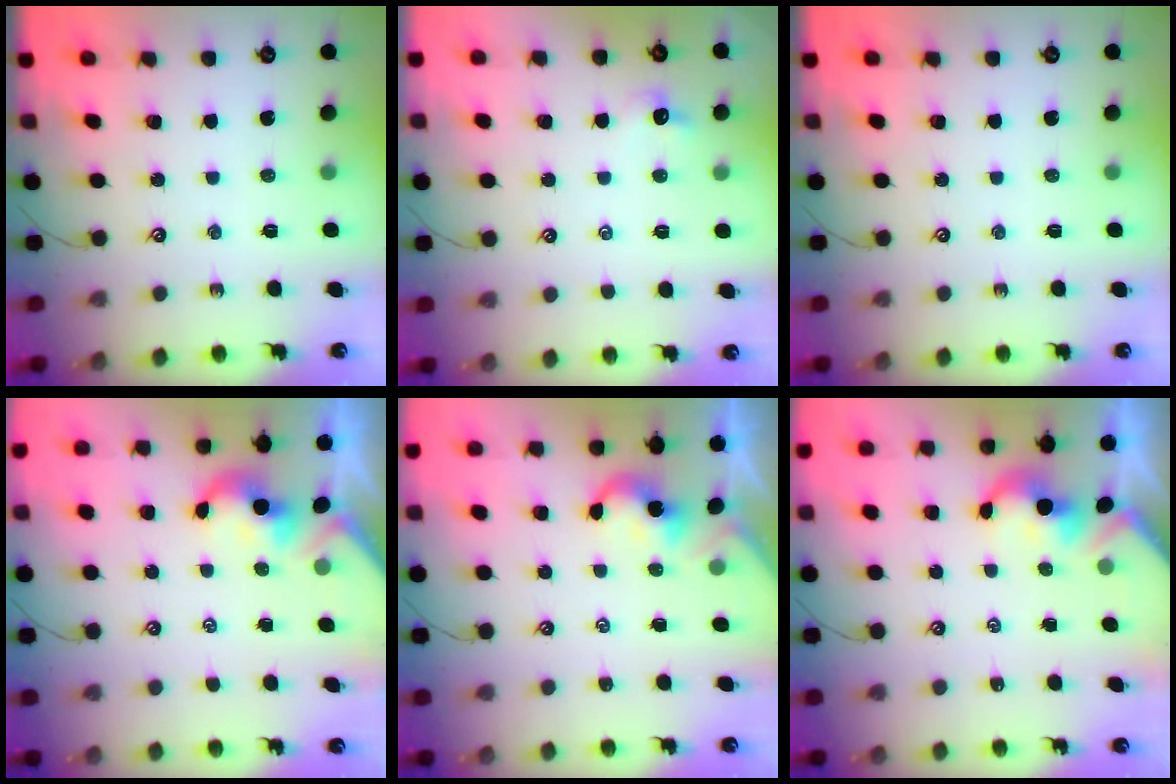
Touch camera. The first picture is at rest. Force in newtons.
{"total": 0.9, "press": 0.6, "slide": 0.6}
{"total": 0.0}
{"total": 1.0, "press": 0.9, "slide": 0.5}
{"total": 0.7, "press": 0.7, "slide": 0.2}
{"total": 1.9, "press": 1.9, "slide": 0.2}